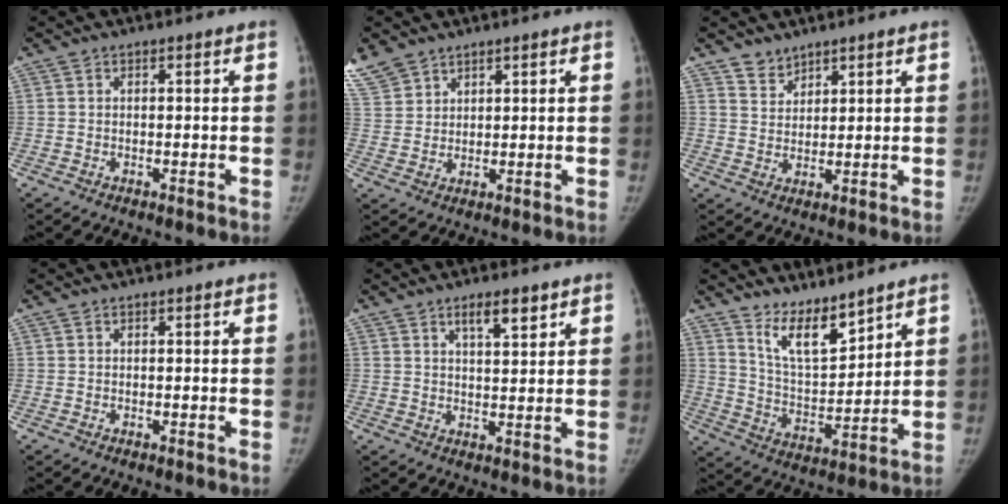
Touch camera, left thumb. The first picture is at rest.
{"total": 8.9, "force": [6.5, 5.1, 3.2], "torque": [-0.072, -0.006, 0.144]}
{"total": 3.3, "force": [2.9, 1.6, 0.3], "torque": [0.017, -0.024, 0.055]}
{"total": 0.0}
{"total": 5.1, "force": [3.3, 1.5, 3.6], "torque": [-0.047, -0.022, 0.053]}
{"total": 9.8, "force": [7.9, 2.7, 5.1], "torque": [-0.073, -0.074, 0.159]}